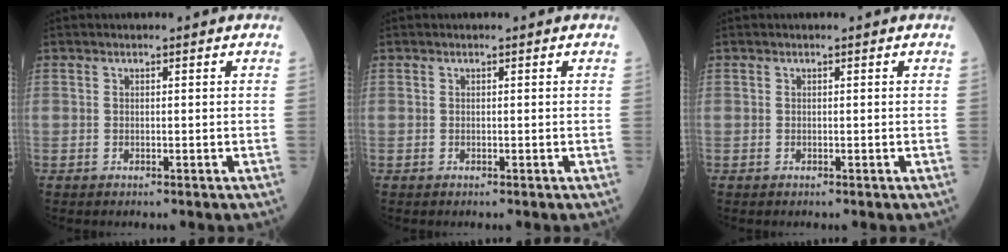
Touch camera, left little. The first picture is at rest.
{"total": 0.0}
{"total": 0.0}